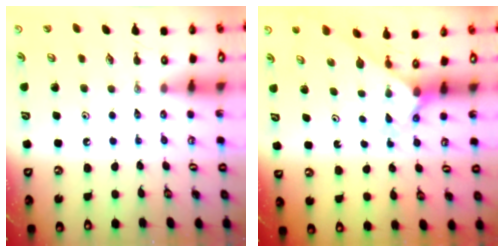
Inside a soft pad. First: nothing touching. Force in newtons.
{"total": 1.9, "press": 1.9, "slide": 0.1}